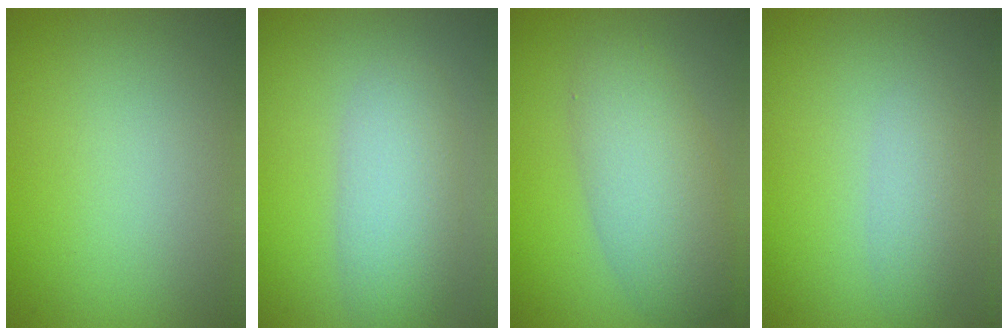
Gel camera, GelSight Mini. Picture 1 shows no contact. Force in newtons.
{"total": 4.3, "press": 4.3, "slide": 0.5}
{"total": 5.8, "press": 5.8, "slide": 0.2}
{"total": 1.9, "press": 1.9, "slide": 0.0}